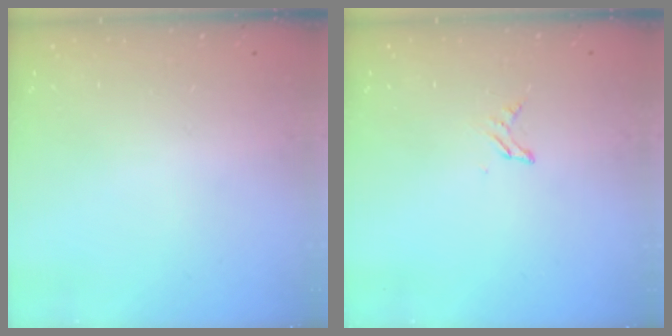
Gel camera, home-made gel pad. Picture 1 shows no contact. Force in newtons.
{"total": 2.9, "press": 2.9, "slide": 0.3}